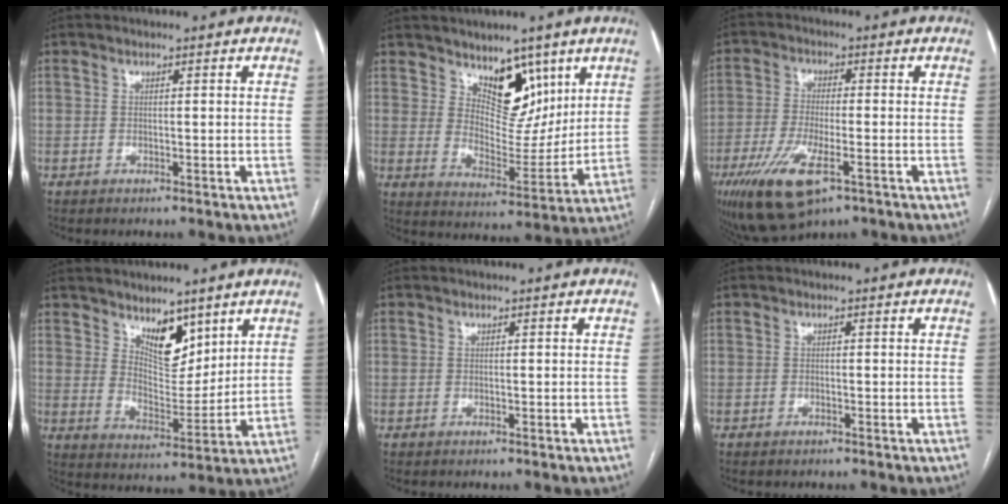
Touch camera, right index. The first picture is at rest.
{"total": 9.2, "force": [5.8, 5.0, 5.1], "torque": [-0.073, -0.005, 0.105]}
{"total": 11.1, "force": [-5.6, 3.1, 9.0], "torque": [-0.178, -0.023, -0.092]}
{"total": 7.5, "force": [5.1, 3.4, 4.5], "torque": [-0.073, -0.010, 0.095]}
{"total": 0.0}
{"total": 0.6, "force": [-0.6, 0.1, 0.2], "torque": [-0.006, -0.001, -0.009]}